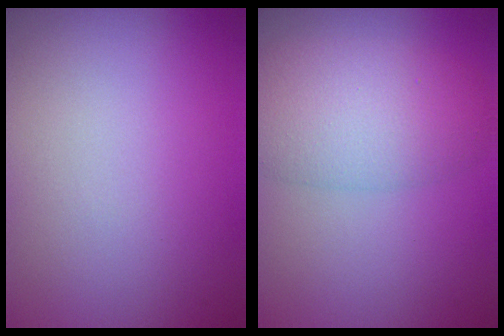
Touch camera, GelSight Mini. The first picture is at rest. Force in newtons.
{"total": 5.7, "press": 5.7, "slide": 0.2}